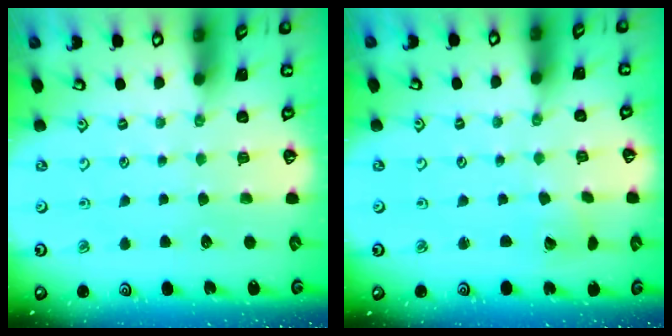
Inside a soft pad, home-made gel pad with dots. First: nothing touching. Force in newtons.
{"total": 2.2, "press": 2.2, "slide": 0.1}